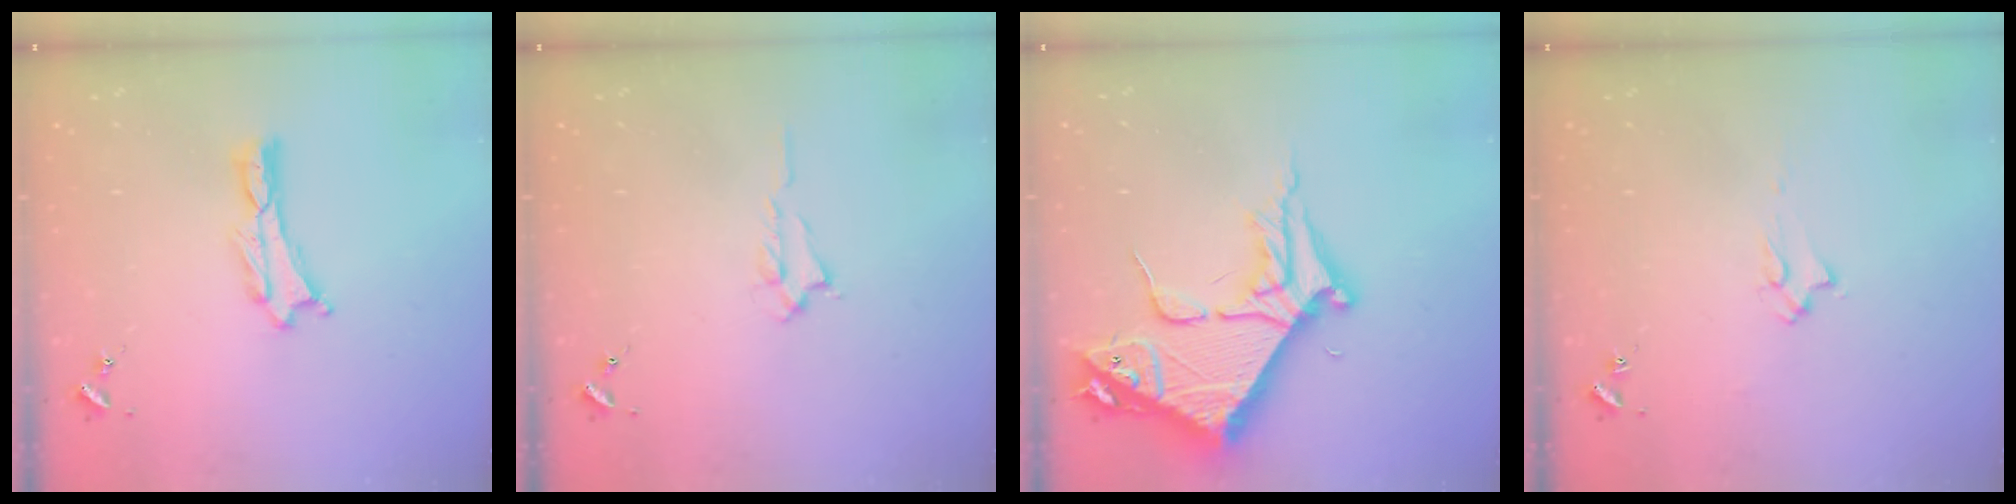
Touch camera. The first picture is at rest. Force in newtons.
{"total": 0.7, "press": 0.6, "slide": 0.2}
{"total": 10.1, "press": 10.0, "slide": 1.1}
{"total": 2.0, "press": 2.0, "slide": 0.3}